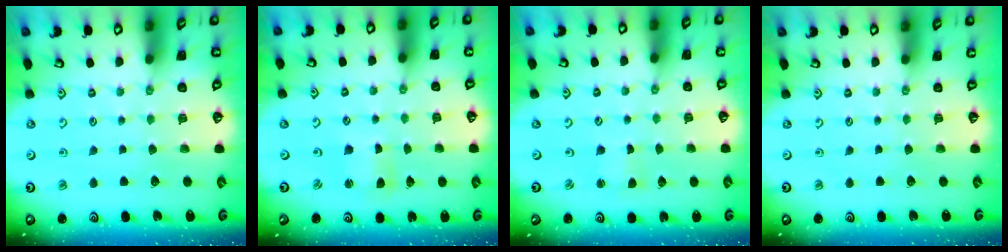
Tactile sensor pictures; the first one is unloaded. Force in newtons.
{"total": 2.7, "press": 2.7, "slide": 0.4}
{"total": 1.7, "press": 1.7, "slide": 0.2}
{"total": 0.0}